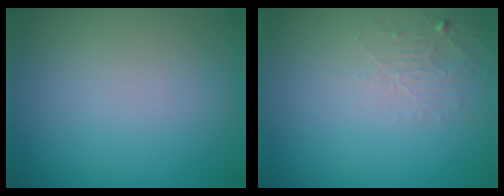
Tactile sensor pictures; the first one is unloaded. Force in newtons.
{"total": 1.7, "press": 1.7, "slide": 0.3}